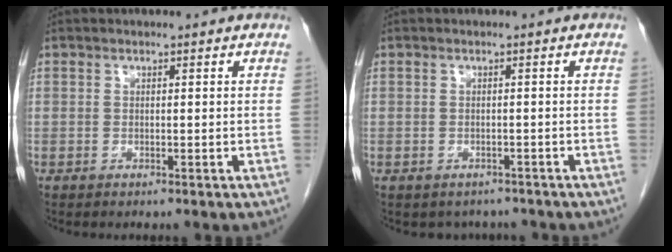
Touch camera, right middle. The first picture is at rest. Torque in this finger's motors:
{"motor_torque": [0.00, 0.00, 0.00, 0.00]}